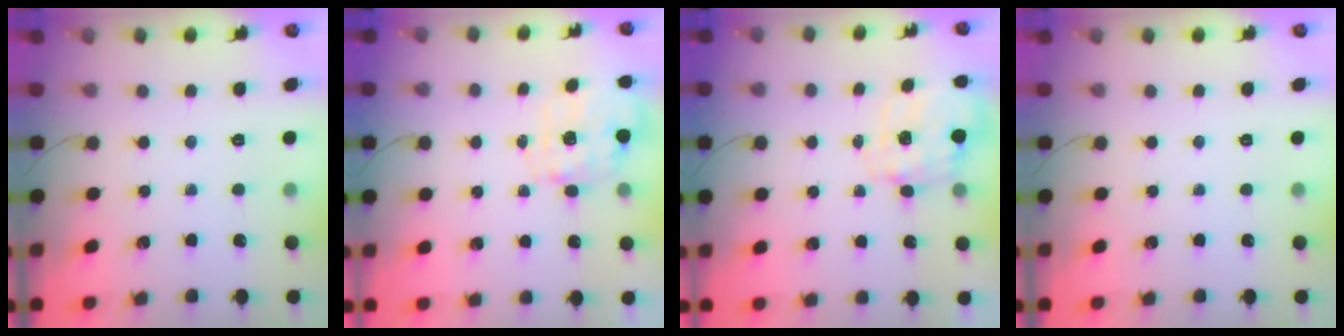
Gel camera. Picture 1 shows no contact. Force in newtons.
{"total": 2.8, "press": 2.7, "slide": 0.9}
{"total": 2.5, "press": 2.3, "slide": 1.0}
{"total": 0.0}